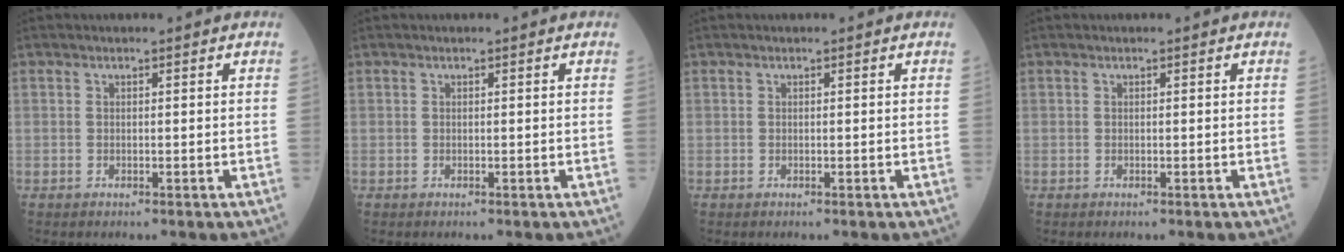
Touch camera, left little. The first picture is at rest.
{"total": 0.0}
{"total": 0.0}
{"total": 0.0}